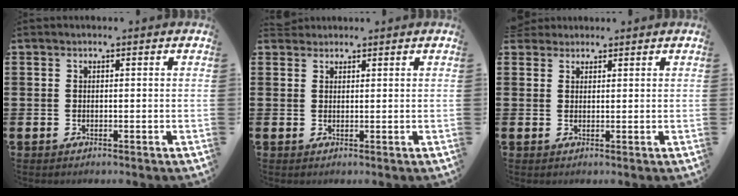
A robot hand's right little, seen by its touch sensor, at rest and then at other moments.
{"total": 1.3, "force": [1.2, 0.4, -0.2], "torque": [0.008, 0.002, 0.022]}
{"total": 1.7, "force": [1.5, 0.7, -0.1], "torque": [0.012, 0.002, 0.027]}